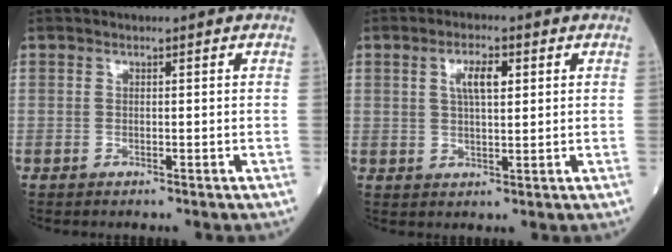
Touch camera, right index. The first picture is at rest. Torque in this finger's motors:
{"motor_torque": [0.43, 0.35, 0.07, 0.06]}